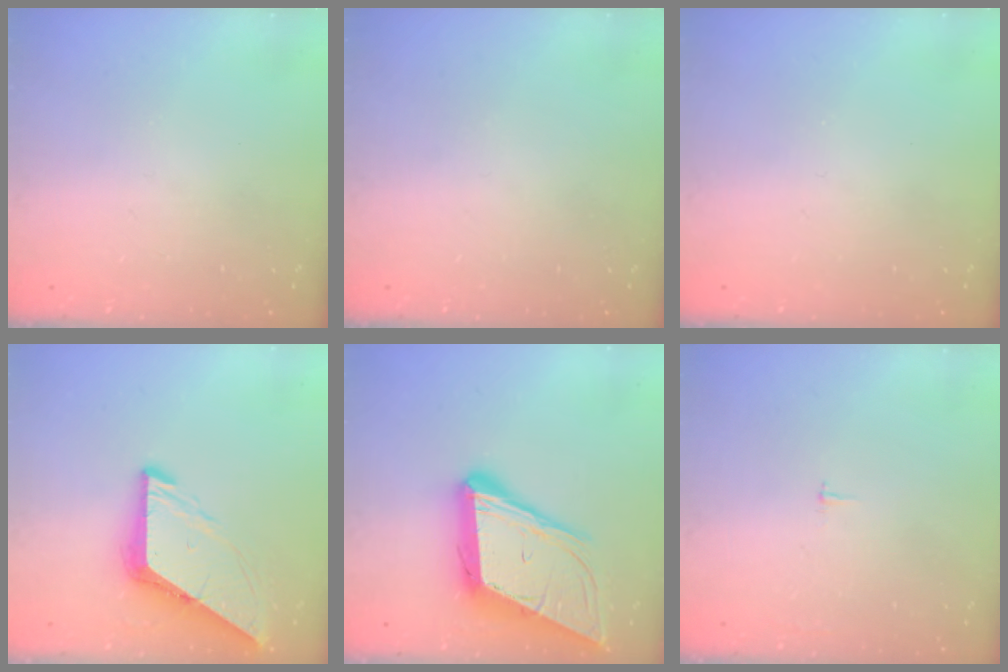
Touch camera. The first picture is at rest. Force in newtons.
{"total": 0.0}
{"total": 0.0}
{"total": 8.6, "press": 8.5, "slide": 1.1}
{"total": 17.7, "press": 17.2, "slide": 4.0}
{"total": 1.8, "press": 1.8, "slide": 0.1}